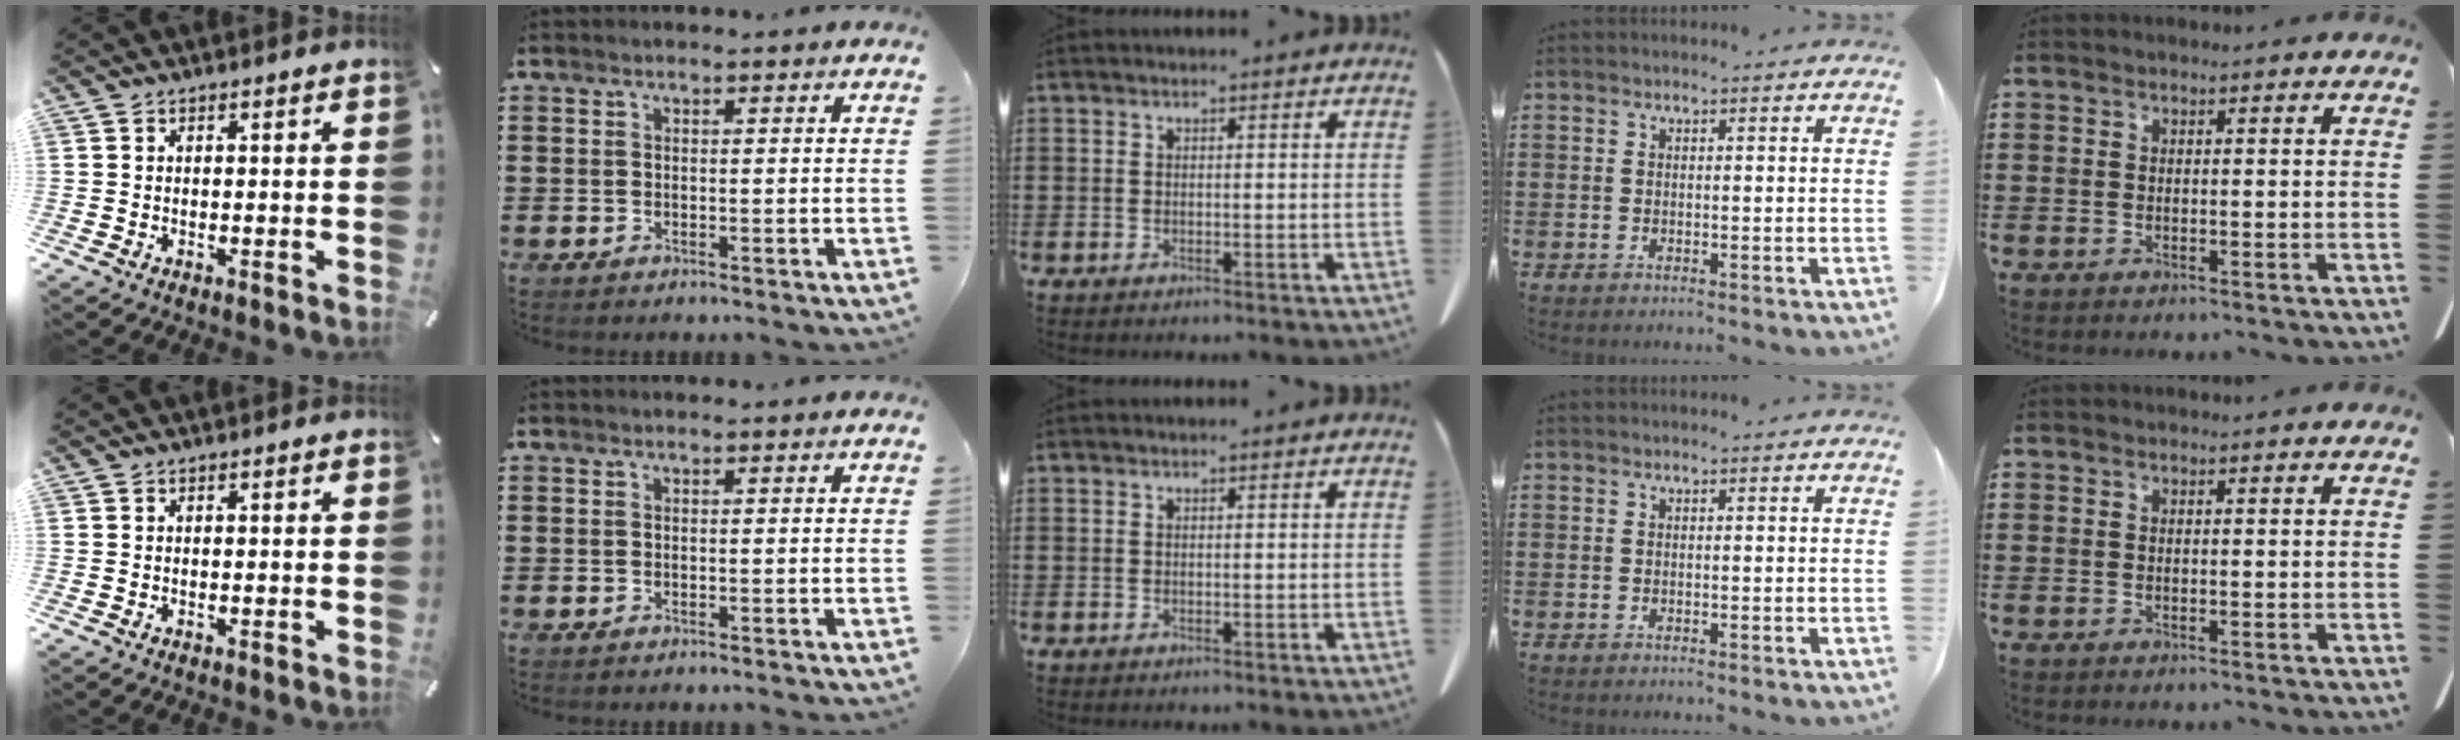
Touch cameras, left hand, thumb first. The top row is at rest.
{}